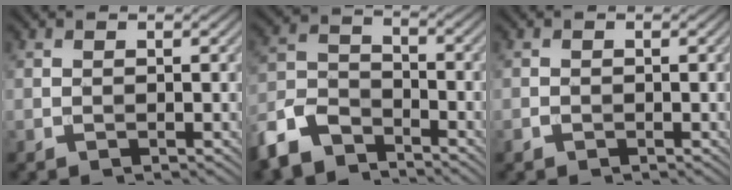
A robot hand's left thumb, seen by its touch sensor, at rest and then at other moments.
{"total": 8.9, "force": [-7.0, 4.1, 3.7], "torque": [-0.090, -0.009, -0.157]}
{"total": 0.7, "force": [-0.4, 0.5, 0.2], "torque": [-0.006, -0.003, -0.008]}